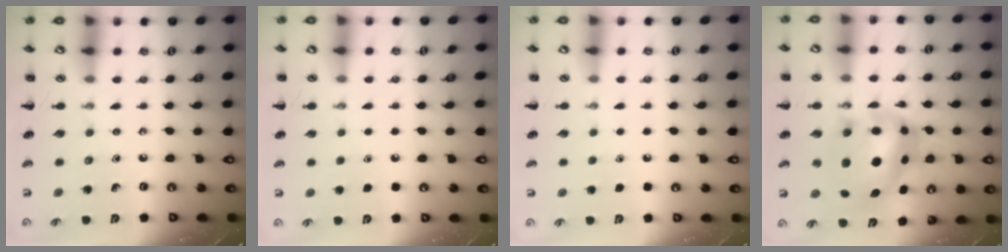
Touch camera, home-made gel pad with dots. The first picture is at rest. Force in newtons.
{"total": 1.8, "press": 1.8, "slide": 0.1}
{"total": 1.6, "press": 1.6, "slide": 0.1}
{"total": 10.4, "press": 10.0, "slide": 2.8}